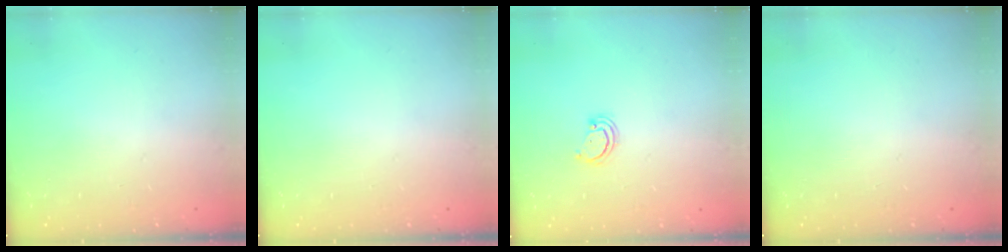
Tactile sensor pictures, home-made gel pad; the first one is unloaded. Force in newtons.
{"total": 0.0}
{"total": 2.6, "press": 2.6, "slide": 0.3}
{"total": 0.0}